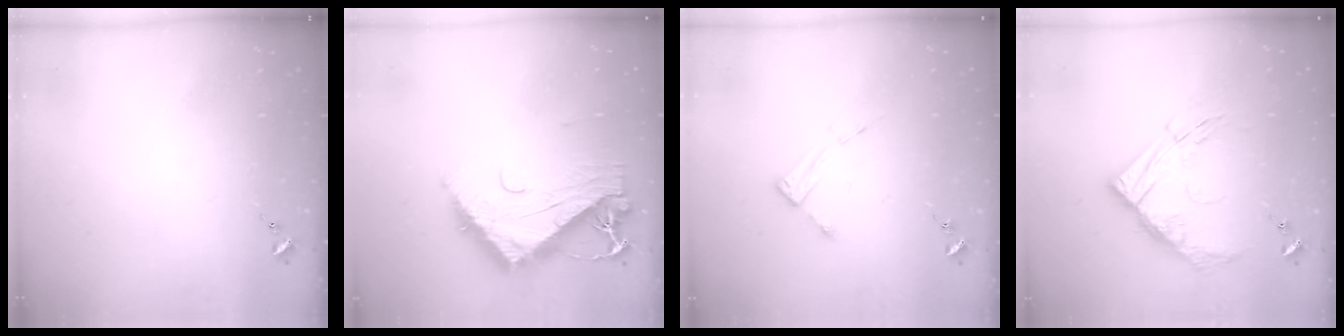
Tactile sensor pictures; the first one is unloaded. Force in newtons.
{"total": 12.0, "press": 11.9, "slide": 1.4}
{"total": 4.4, "press": 4.4, "slide": 0.2}
{"total": 15.4, "press": 15.3, "slide": 1.6}